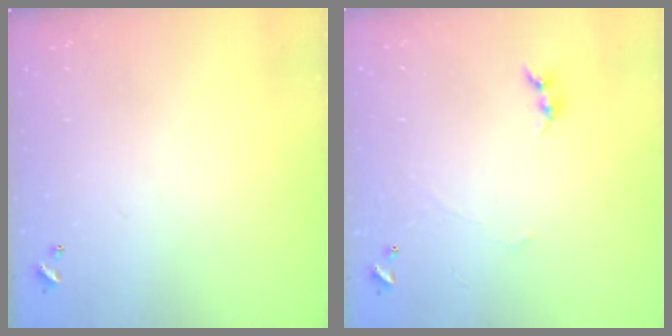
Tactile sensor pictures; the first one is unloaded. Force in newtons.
{"total": 1.5, "press": 1.4, "slide": 0.5}